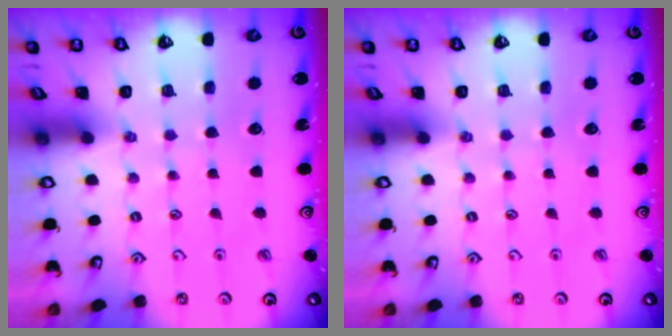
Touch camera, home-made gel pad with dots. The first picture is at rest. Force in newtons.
{"total": 0.0}